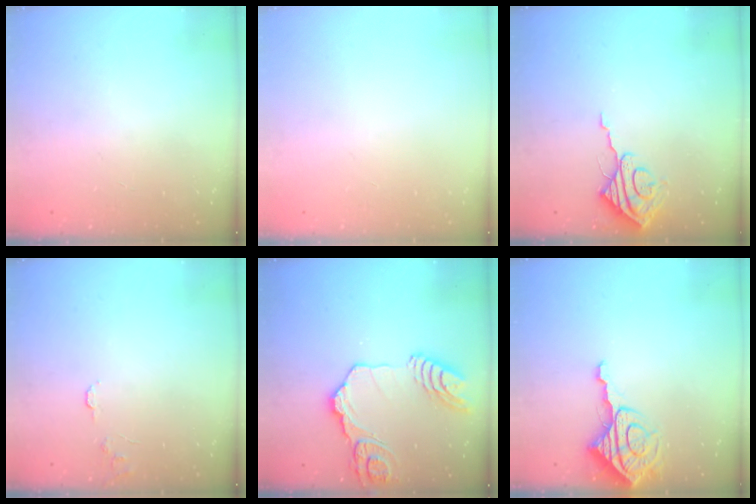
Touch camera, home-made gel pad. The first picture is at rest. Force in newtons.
{"total": 0.0}
{"total": 8.3, "press": 8.3, "slide": 0.4}
{"total": 5.0, "press": 4.9, "slide": 0.4}
{"total": 18.6, "press": 18.5, "slide": 2.1}
{"total": 10.6, "press": 10.5, "slide": 1.1}